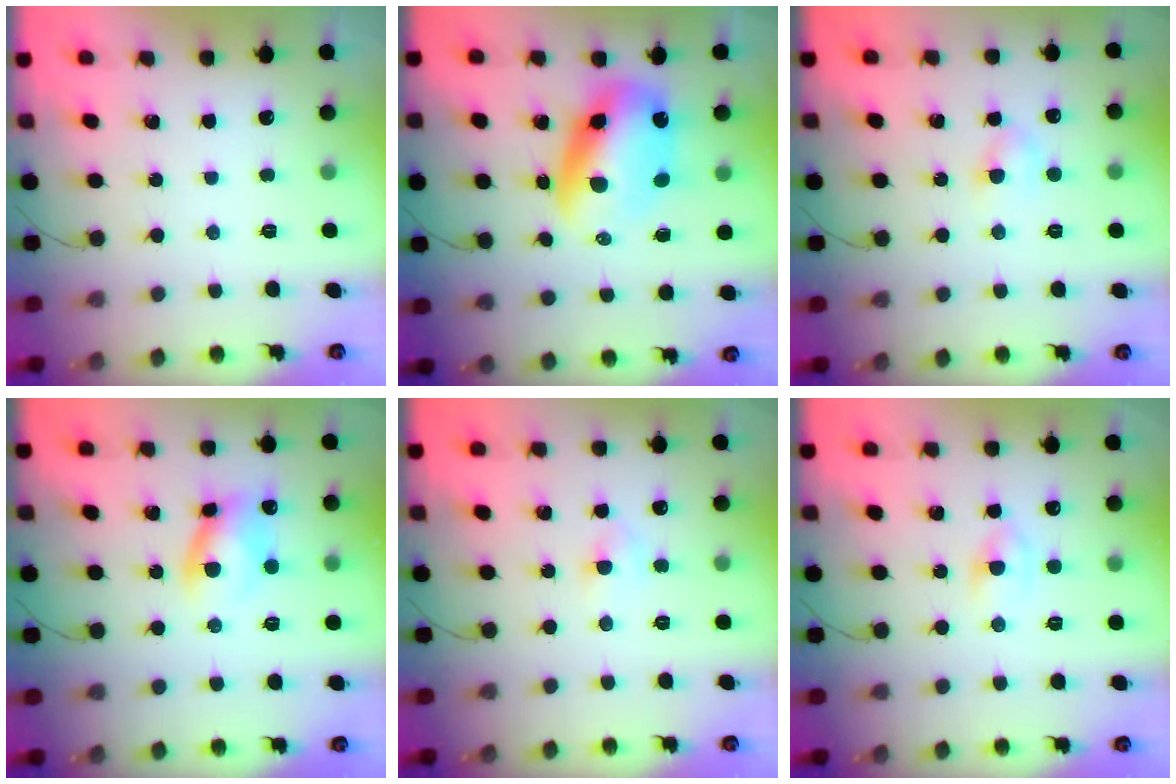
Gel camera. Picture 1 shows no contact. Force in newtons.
{"total": 11.2, "press": 10.9, "slide": 2.6}
{"total": 3.5, "press": 3.3, "slide": 1.3}
{"total": 8.9, "press": 8.9, "slide": 0.7}
{"total": 4.2, "press": 4.0, "slide": 1.2}
{"total": 2.2, "press": 1.9, "slide": 1.1}